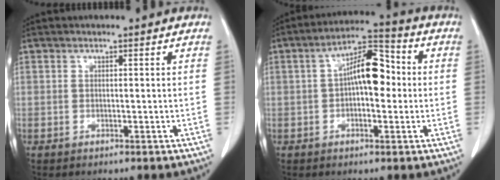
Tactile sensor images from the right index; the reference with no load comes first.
{"total": 8.9, "force": [0.5, 3.5, 8.2], "torque": [-0.143, 0.032, 0.002]}